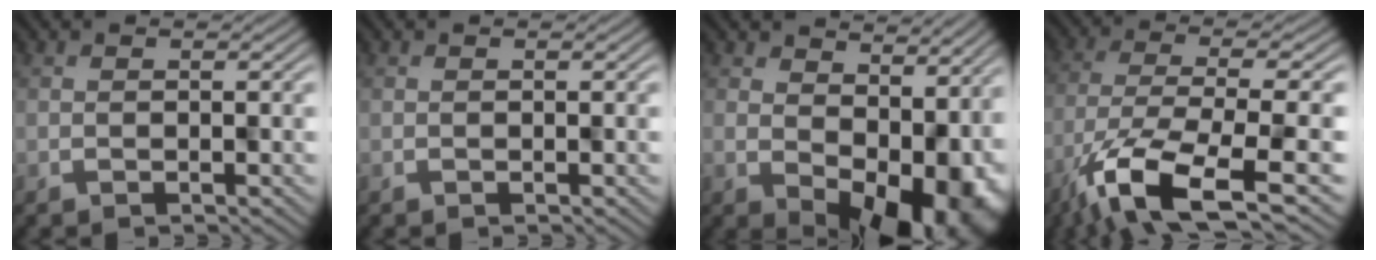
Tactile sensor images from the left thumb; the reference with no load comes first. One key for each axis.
{"total": 0.0}
{"total": 12.5, "fx": -0.1, "fy": 7.7, "fz": 9.9, "tx": -0.130, "ty": -0.032, "tz": 0.029}
{"total": 12.4, "fx": -5.3, "fy": 4.7, "fz": 10.2, "tx": -0.216, "ty": -0.028, "tz": -0.089}